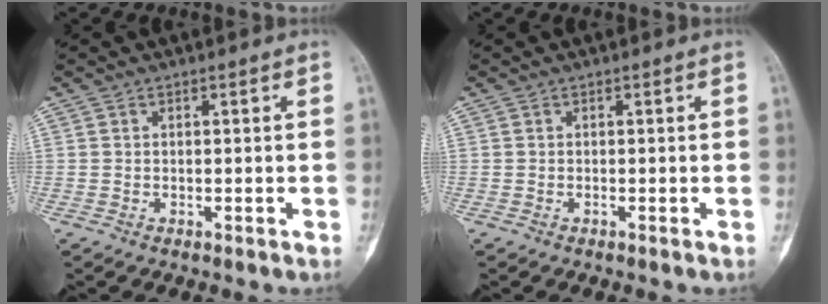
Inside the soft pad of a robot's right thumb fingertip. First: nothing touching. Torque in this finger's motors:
{"motor_torque": [-0.21, -0.33, 0.14, 0.15, -0.11]}